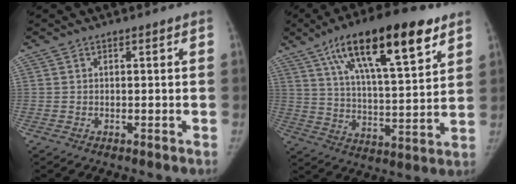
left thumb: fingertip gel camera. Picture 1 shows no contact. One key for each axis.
{"total": 22.6, "fx": 12.3, "fy": 6.9, "fz": 17.6, "tx": -0.269, "ty": -0.025, "tz": 0.206}